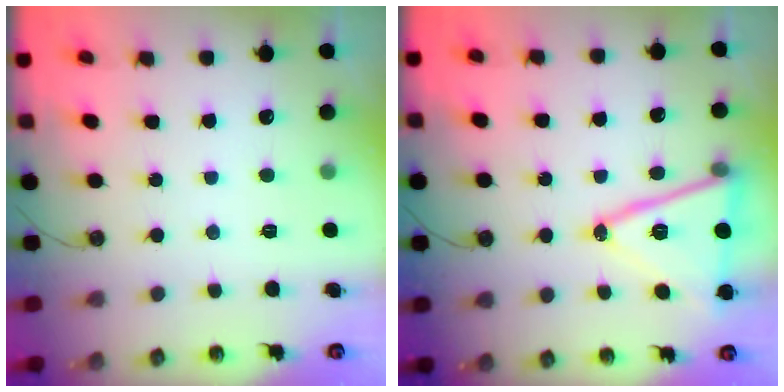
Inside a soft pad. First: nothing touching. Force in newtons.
{"total": 16.3, "press": 16.0, "slide": 3.3}